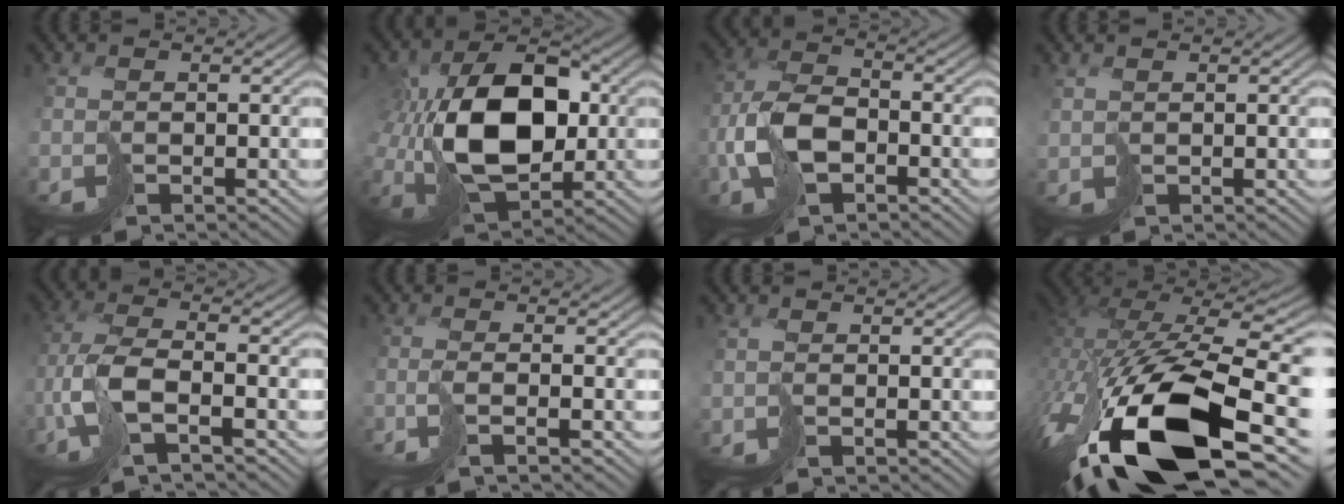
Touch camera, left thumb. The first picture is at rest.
{"total": 14.0, "force": [1.4, 8.8, 10.8], "torque": [-0.196, 0.014, 0.023]}
{"total": 7.4, "force": [-1.8, 4.4, 5.7], "torque": [-0.135, 0.003, -0.046]}
{"total": 1.2, "force": [0.7, 0.7, 0.6], "torque": [-0.022, -0.005, 0.013]}
{"total": 7.6, "force": [-2.7, 2.5, 6.6], "torque": [-0.145, -0.001, -0.068]}
{"total": 2.1, "force": [-1.0, -0.2, 1.8], "torque": [-0.020, 0.005, -0.035]}
{"total": 0.6, "force": [0.1, 0.4, 0.4], "torque": [-0.012, 0.001, 0.000]}
{"total": 18.8, "force": [-6.3, 9.4, 15.1], "torque": [-0.330, -0.062, -0.082]}